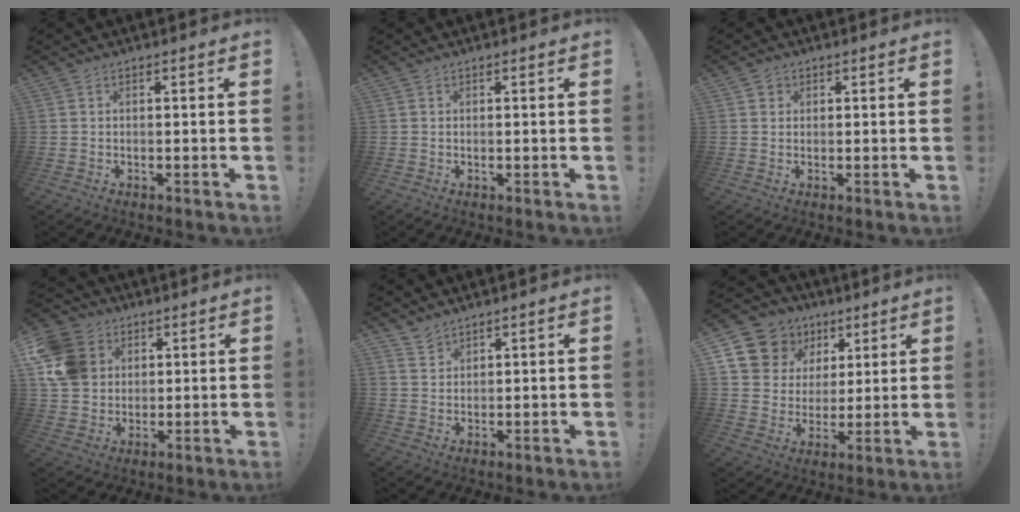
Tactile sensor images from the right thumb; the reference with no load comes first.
{"total": 0.7, "force": [0.3, 0.6, 0.0], "torque": [0.004, 0.000, 0.005]}
{"total": 1.6, "force": [0.8, 1.4, 0.3], "torque": [-0.003, -0.001, 0.014]}
{"total": 13.8, "force": [3.9, 11.8, 6.1], "torque": [-0.113, -0.011, 0.083]}
{"total": 3.2, "force": [3.0, 1.0, 0.5], "torque": [-0.005, -0.024, 0.056]}
{"total": 13.9, "force": [7.2, 11.1, 4.2], "torque": [-0.075, -0.038, 0.155]}